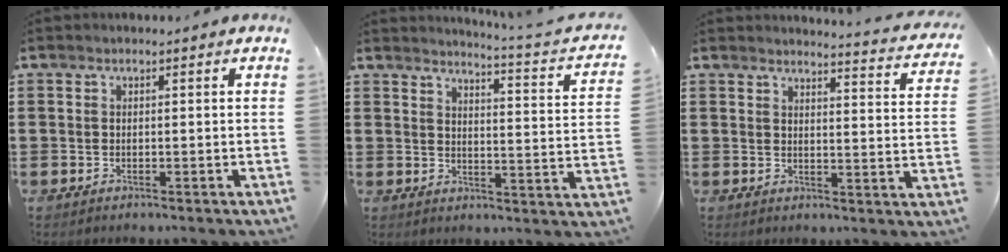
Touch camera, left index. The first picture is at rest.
{"total": 3.0, "force": [2.6, -0.8, 1.4], "torque": [-0.036, -0.035, 0.032]}
{"total": 3.0, "force": [2.9, -0.4, 0.7], "torque": [-0.021, -0.026, 0.045]}